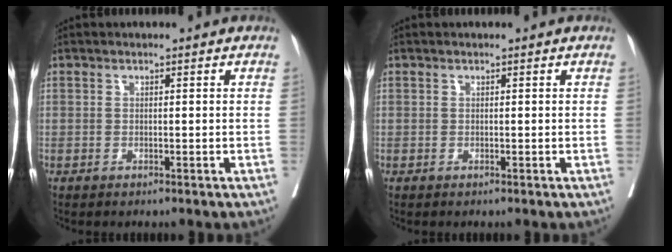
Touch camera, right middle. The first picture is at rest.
{"total": 0.0}